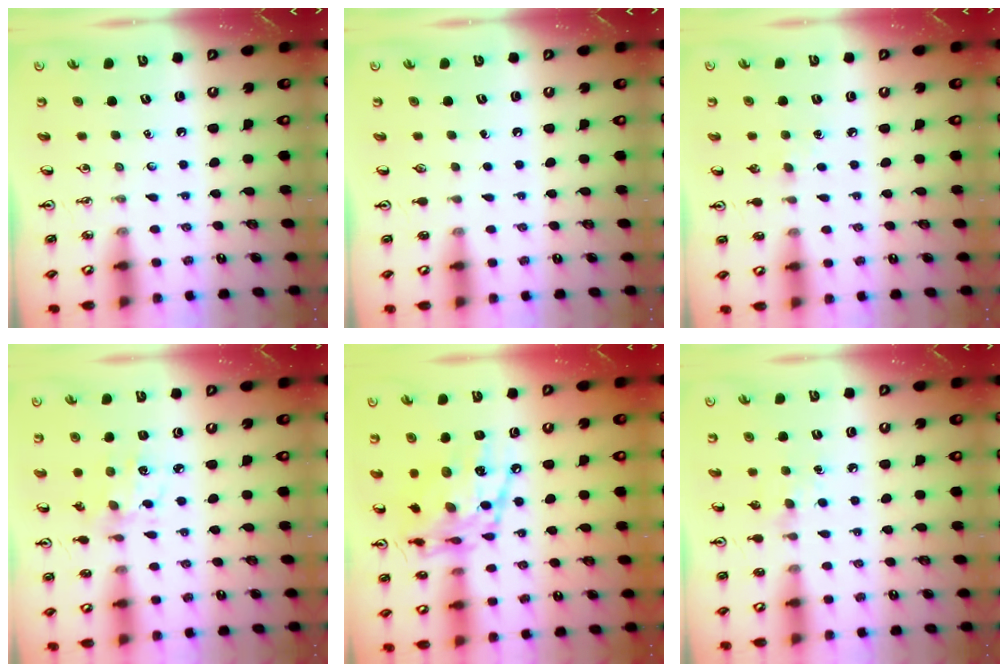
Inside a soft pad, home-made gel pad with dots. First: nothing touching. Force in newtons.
{"total": 0.0}
{"total": 4.5, "press": 4.4, "slide": 0.7}
{"total": 4.5, "press": 4.2, "slide": 1.4}
{"total": 17.6, "press": 17.5, "slide": 1.4}
{"total": 5.0, "press": 4.9, "slide": 0.6}